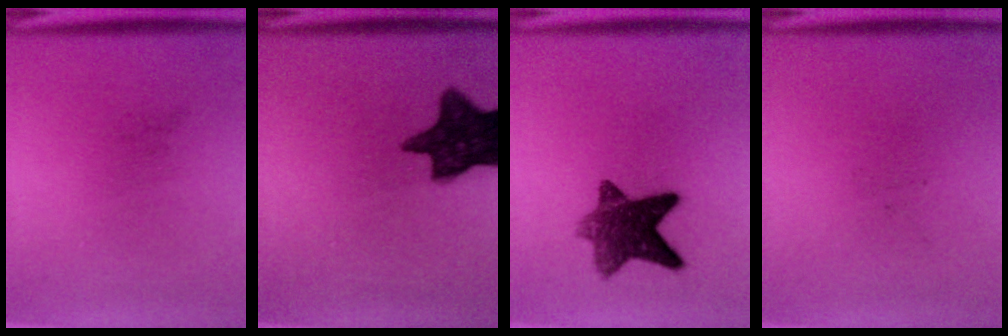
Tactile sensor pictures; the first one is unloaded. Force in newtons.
{"total": 11.9}
{"total": 9.0}
{"total": 0.0}